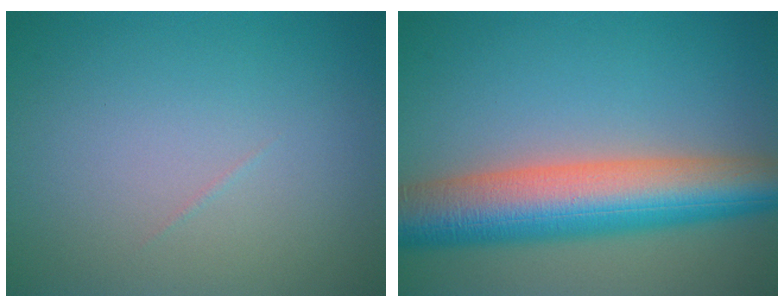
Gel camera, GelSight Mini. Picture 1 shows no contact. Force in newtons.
{"total": 10.5, "press": 10.5, "slide": 0.4}